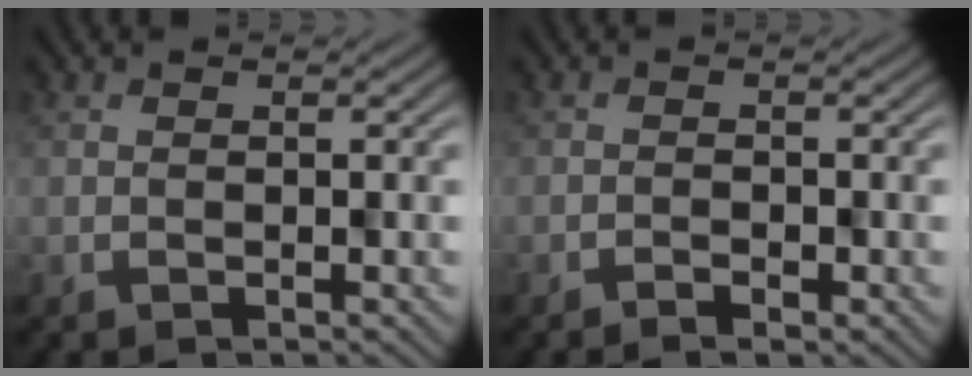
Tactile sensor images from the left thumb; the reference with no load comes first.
{"total": 0.8, "force": [-0.7, 0.3, 0.3], "torque": [-0.004, 0.001, -0.012]}